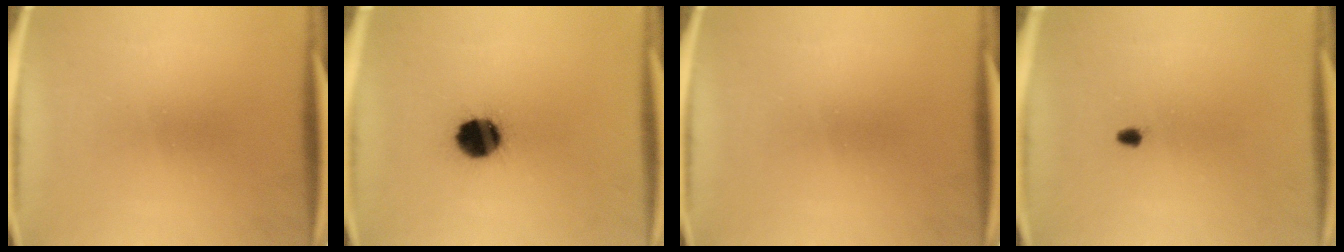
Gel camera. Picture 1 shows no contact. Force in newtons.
{"total": 11.2}
{"total": 0.0}
{"total": 0.9}